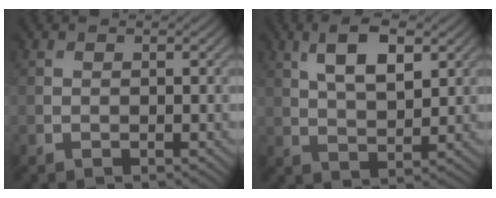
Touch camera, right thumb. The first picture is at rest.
{"total": 7.4, "force": [3.2, 3.1, 5.9], "torque": [-0.116, 0.005, 0.058]}